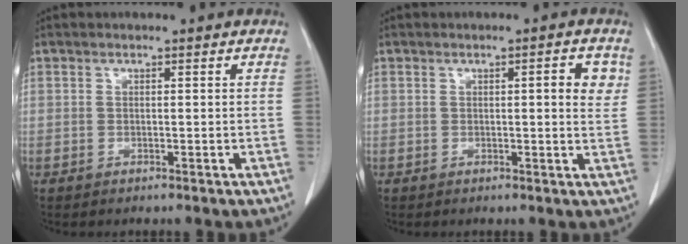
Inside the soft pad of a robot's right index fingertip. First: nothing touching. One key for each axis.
{"total": 3.7, "fx": 1.1, "fy": 0.5, "fz": 3.5, "tx": -0.041, "ty": -0.001, "tz": 0.010}